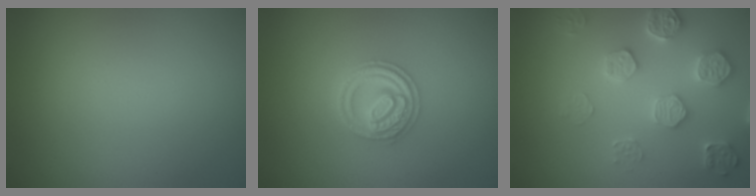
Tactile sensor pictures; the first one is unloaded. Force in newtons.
{"total": 3.7, "press": 3.7, "slide": 0.4}
{"total": 4.4, "press": 4.3, "slide": 0.9}